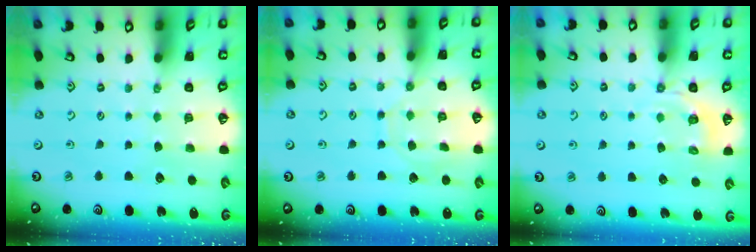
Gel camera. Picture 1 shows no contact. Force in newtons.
{"total": 8.9, "press": 8.9, "slide": 0.6}
{"total": 3.7, "press": 3.1, "slide": 1.9}